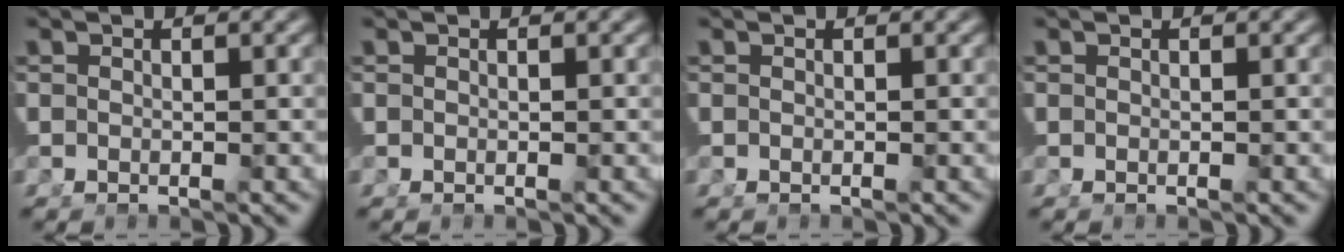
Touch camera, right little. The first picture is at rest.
{"total": 0.0}
{"total": 0.0}
{"total": 0.0}